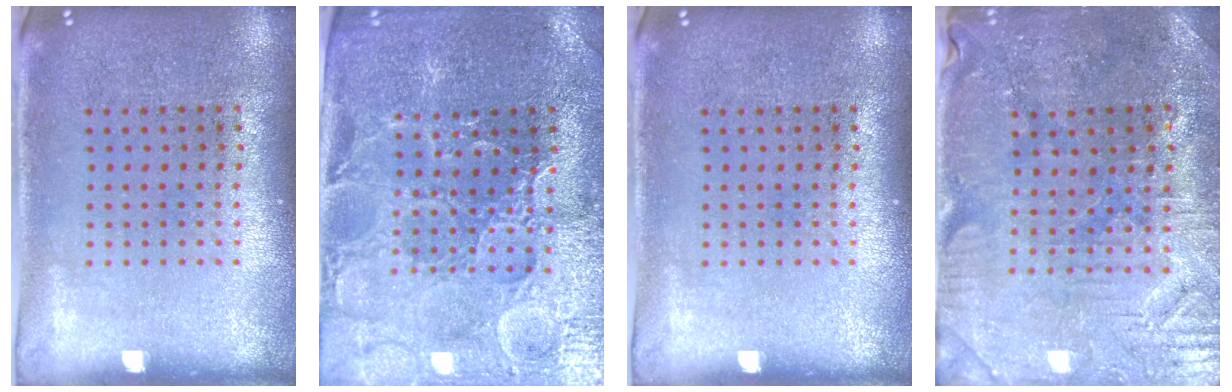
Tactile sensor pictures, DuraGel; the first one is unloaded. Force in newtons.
{"total": 3.3, "press": 3.3, "slide": 0.5}
{"total": 0.0}
{"total": 1.4, "press": 1.4, "slide": 0.4}